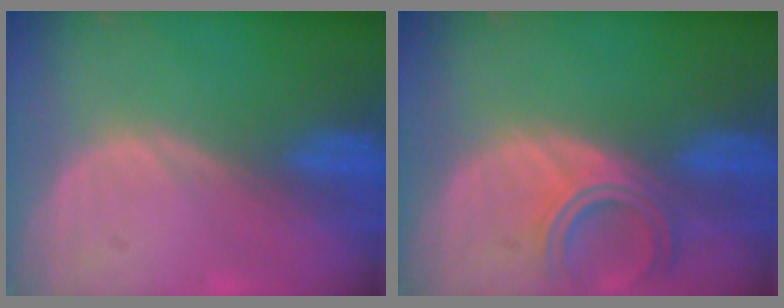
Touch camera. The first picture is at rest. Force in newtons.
{"total": 5.6, "press": 5.1, "slide": 2.2}